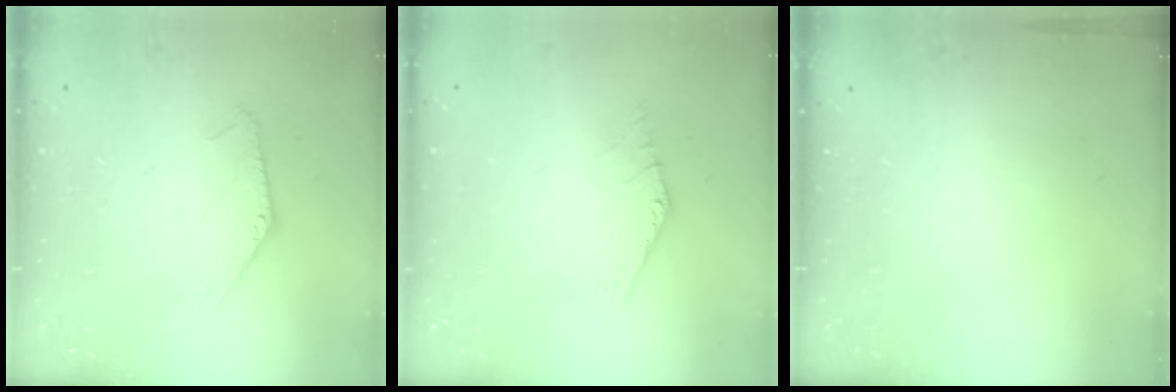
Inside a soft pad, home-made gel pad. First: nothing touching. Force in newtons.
{"total": 0.7, "press": 0.7, "slide": 0.3}
{"total": 0.0}